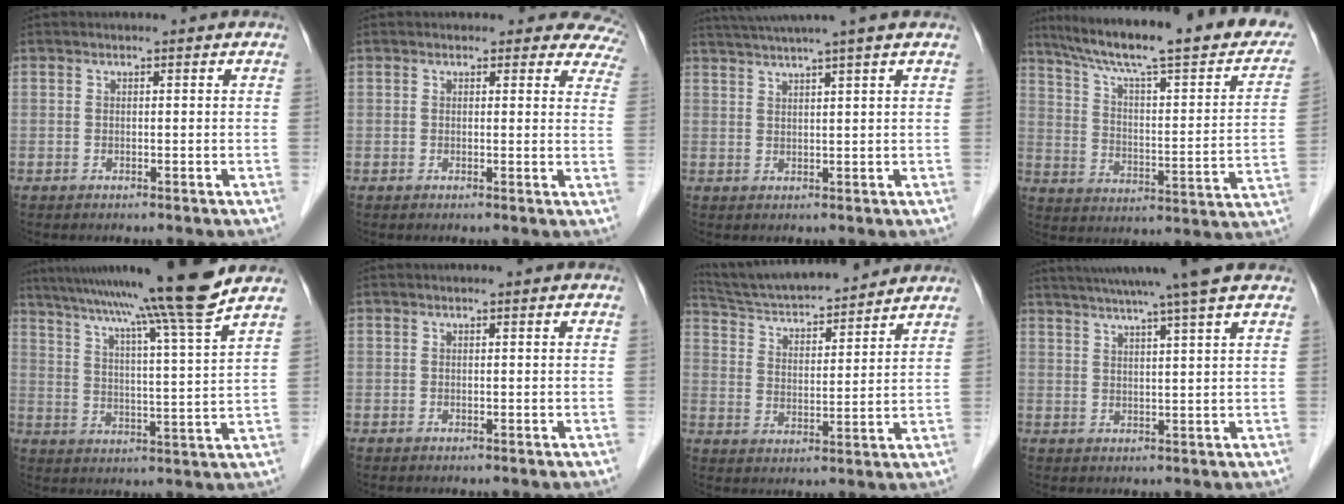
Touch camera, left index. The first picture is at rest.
{"total": 8.1, "force": [7.2, 3.5, 1.2], "torque": [0.038, -0.021, 0.034]}
{"total": 8.2, "force": [6.7, -1.7, 4.4], "torque": [-0.069, 0.021, 0.093]}
{"total": 27.6, "force": [22.2, 3.5, 16.0], "torque": [-0.243, -0.017, 0.297]}
{"total": 16.3, "force": [13.5, -3.1, 8.5], "torque": [-0.140, -0.031, 0.193]}
{"total": 0.0}
{"total": 16.6, "force": [15.4, 2.2, 6.0], "torque": [-0.103, 0.020, 0.245]}
{"total": 11.6, "force": [9.5, -1.5, 6.5], "torque": [-0.107, 0.009, 0.125]}